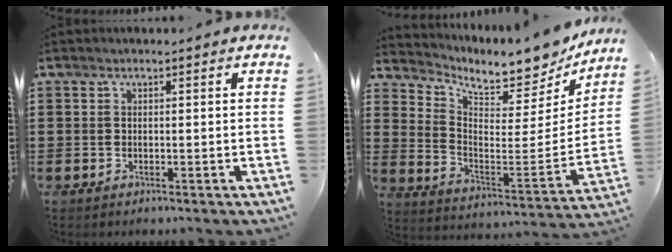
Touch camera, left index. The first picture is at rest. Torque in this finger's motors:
{"motor_torque": [2.14, 0.00, 0.11, 0.02]}